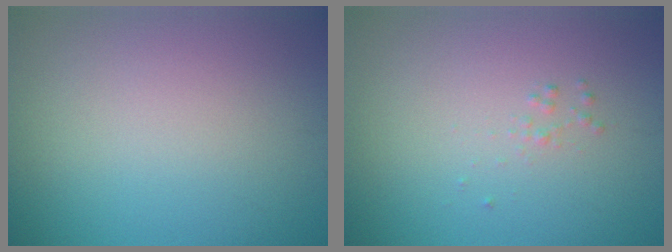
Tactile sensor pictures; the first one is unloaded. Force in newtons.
{"total": 0.5, "press": 0.5, "slide": 0.0}